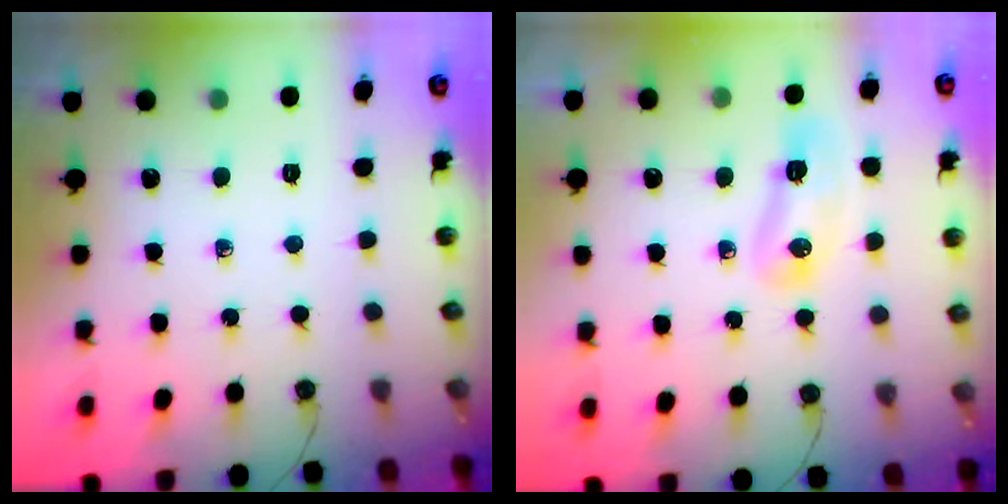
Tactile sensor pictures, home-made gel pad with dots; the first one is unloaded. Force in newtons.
{"total": 18.7, "press": 10.2, "slide": 15.7}